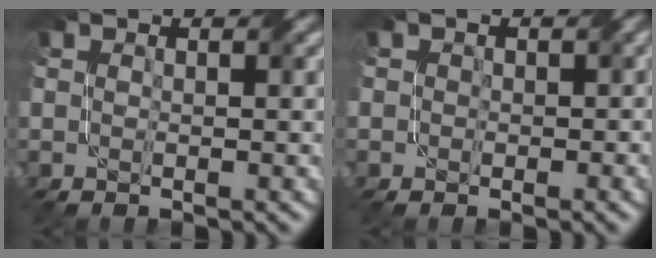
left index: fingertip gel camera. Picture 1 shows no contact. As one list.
[{"total": 1.4, "force": [0.3, 1.3, 0.4], "torque": [-0.001, 0.004, -0.002]}]